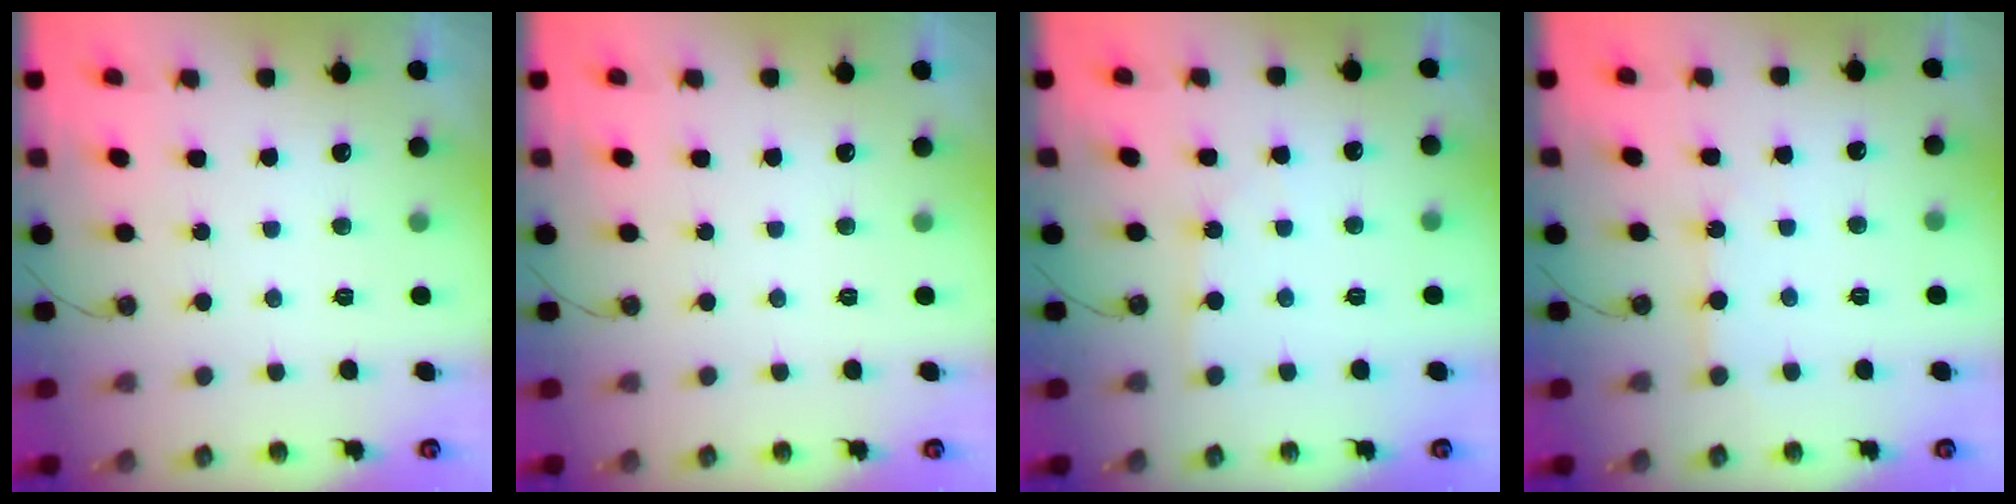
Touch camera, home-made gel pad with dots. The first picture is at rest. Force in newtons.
{"total": 0.0}
{"total": 2.4, "press": 2.3, "slide": 0.4}
{"total": 3.8, "press": 3.7, "slide": 0.2}